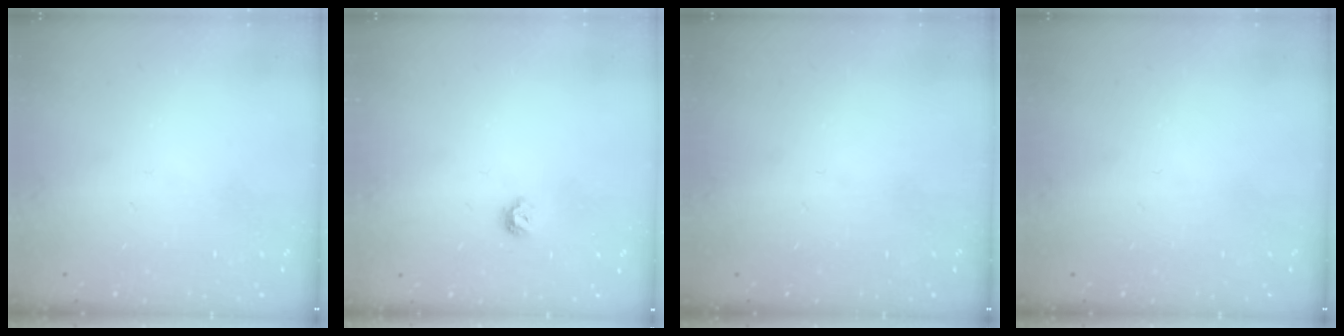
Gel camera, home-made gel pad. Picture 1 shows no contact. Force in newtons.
{"total": 5.9, "press": 5.8, "slide": 0.9}
{"total": 0.0}
{"total": 0.0}